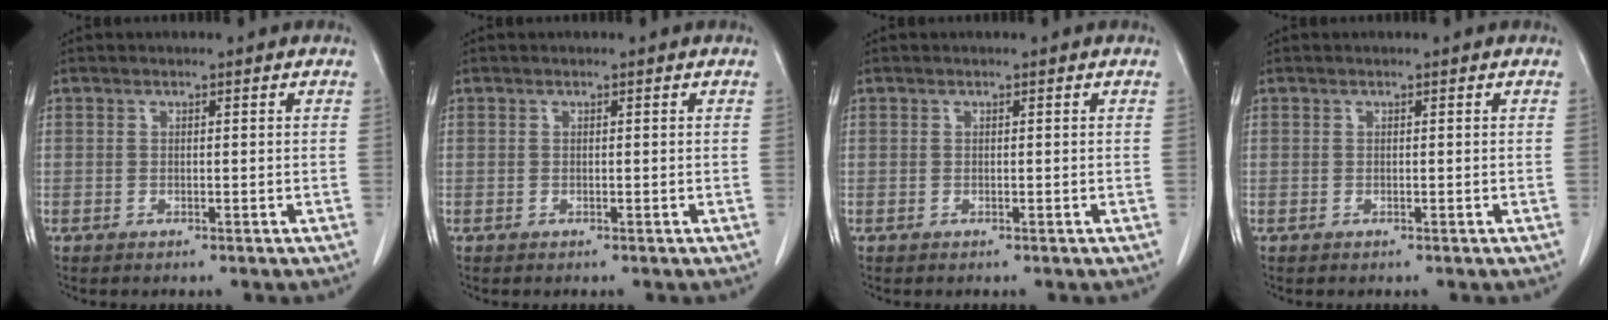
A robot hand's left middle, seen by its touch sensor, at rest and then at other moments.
{"total": 0.0}
{"total": 0.0}
{"total": 0.0}